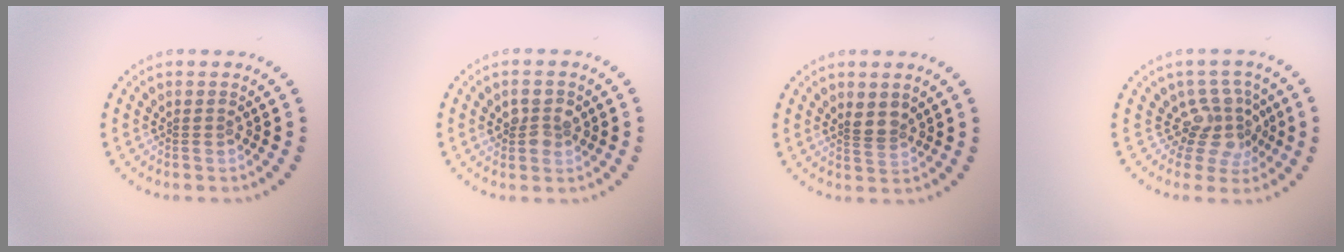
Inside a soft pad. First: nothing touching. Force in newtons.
{"total": 2.5, "press": 2.5, "slide": 0.4}
{"total": 1.8, "press": 1.5, "slide": 1.0}
{"total": 3.5, "press": 2.5, "slide": 2.4}